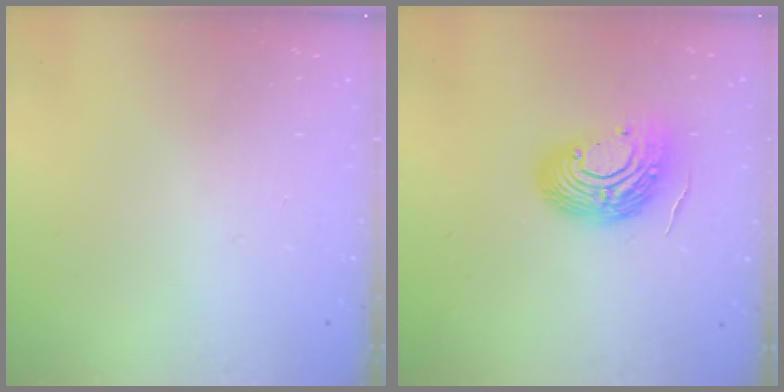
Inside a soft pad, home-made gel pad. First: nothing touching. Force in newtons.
{"total": 13.9, "press": 13.8, "slide": 1.6}